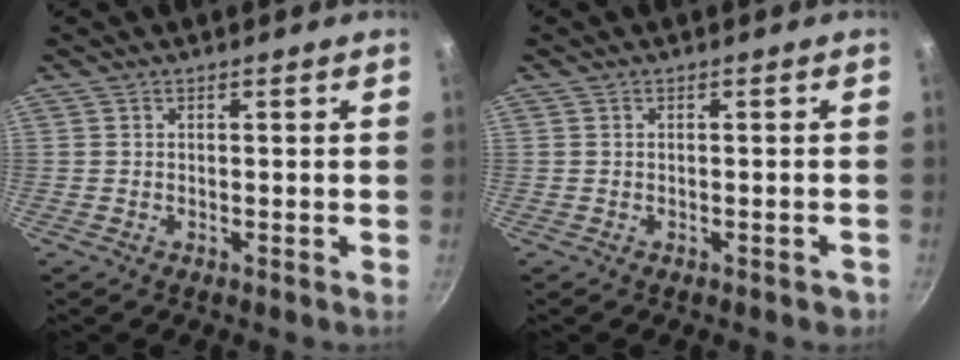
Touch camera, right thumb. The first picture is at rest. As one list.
[{"total": 1.6, "force": [-1.0, 0.6, 1.0], "torque": [-0.006, 0.014, -0.001]}]